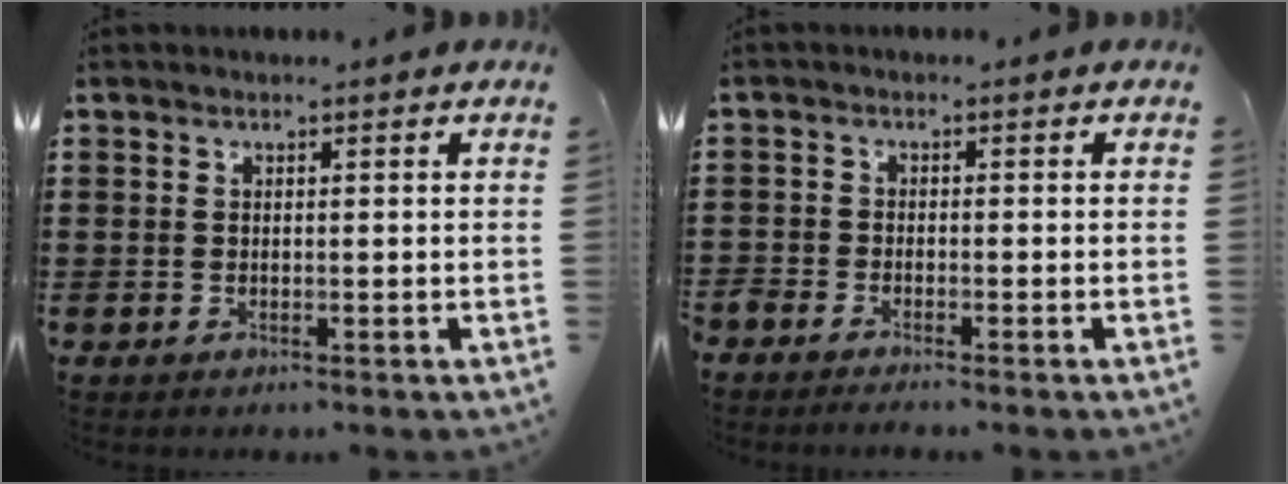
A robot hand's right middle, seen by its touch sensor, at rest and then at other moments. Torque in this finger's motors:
{"motor_torque": [0.40, -0.21, 0.45, 0.08]}